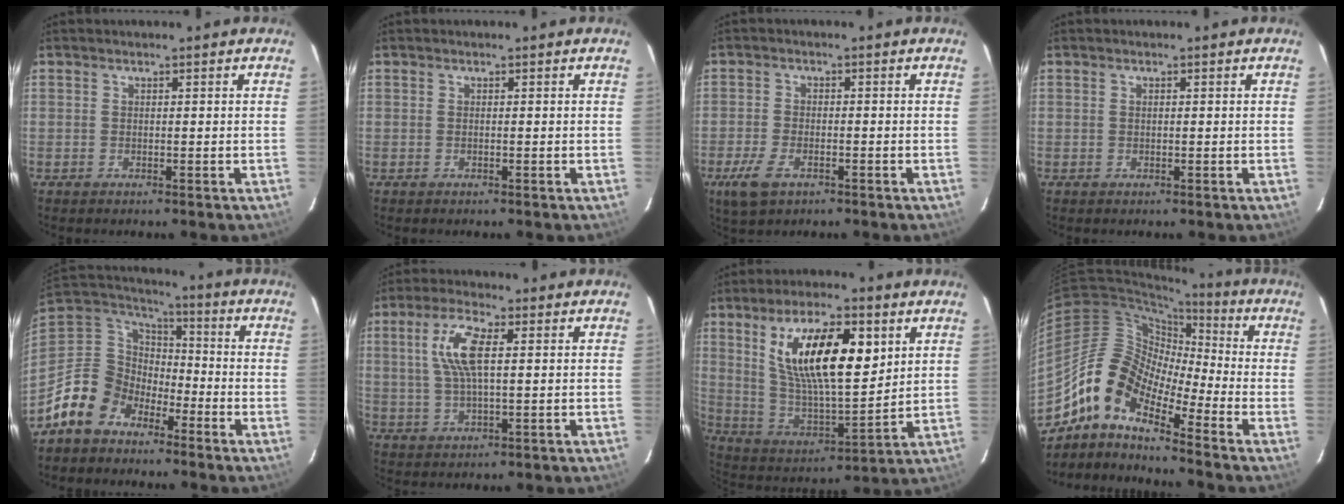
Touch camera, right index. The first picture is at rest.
{"total": 0.0}
{"total": 6.1, "force": [-3.3, 3.1, 4.0], "torque": [-0.106, -0.009, -0.062]}
{"total": 0.0}
{"total": 12.3, "force": [-8.2, 8.4, 3.7], "torque": [-0.099, 0.030, -0.158]}
{"total": 8.4, "force": [2.0, 2.6, 7.7], "torque": [-0.157, 0.011, 0.039]}
{"total": 19.3, "force": [7.2, 7.1, 16.5], "torque": [-0.293, 0.002, 0.139]}
{"total": 12.7, "force": [-8.6, 4.6, 8.2], "torque": [-0.130, 0.011, -0.181]}